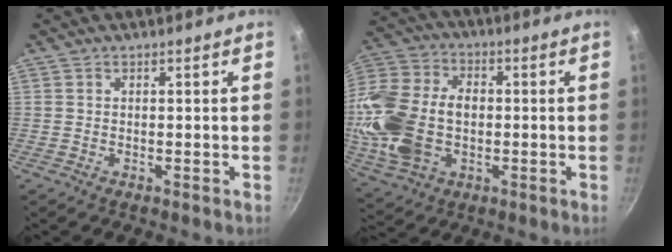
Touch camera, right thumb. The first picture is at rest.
{"total": 19.8, "force": [-1.7, 13.8, 14.1], "torque": [-0.271, 0.026, -0.030]}